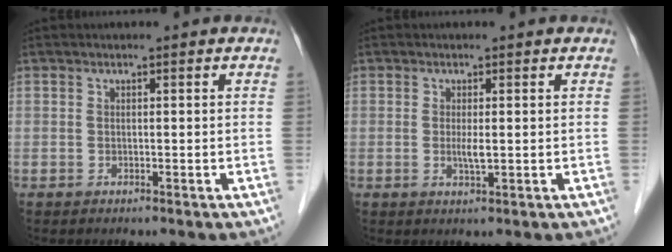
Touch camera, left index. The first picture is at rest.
{"total": 1.8, "force": [0.0, 0.2, 1.8], "torque": [-0.039, -0.004, 0.002]}